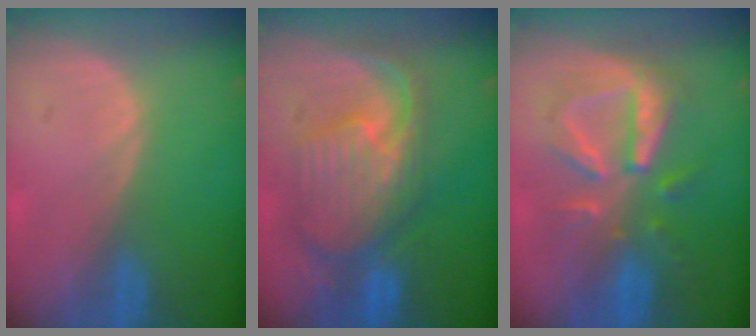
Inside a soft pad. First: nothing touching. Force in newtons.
{"total": 10.5, "press": 9.4, "slide": 4.6}
{"total": 8.5, "press": 8.3, "slide": 1.5}